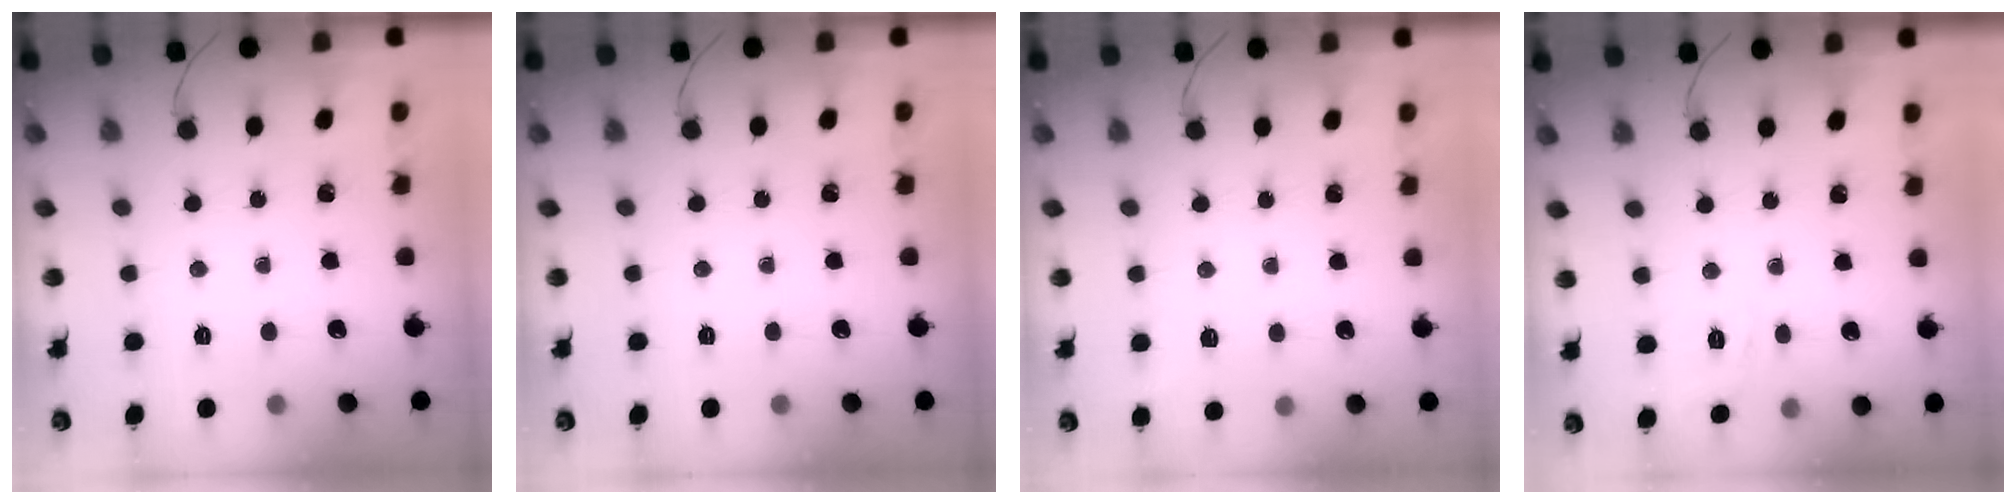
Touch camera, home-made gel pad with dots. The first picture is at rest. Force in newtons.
{"total": 0.0}
{"total": 6.4, "press": 6.1, "slide": 2.1}
{"total": 2.0, "press": 0.4, "slide": 1.9}